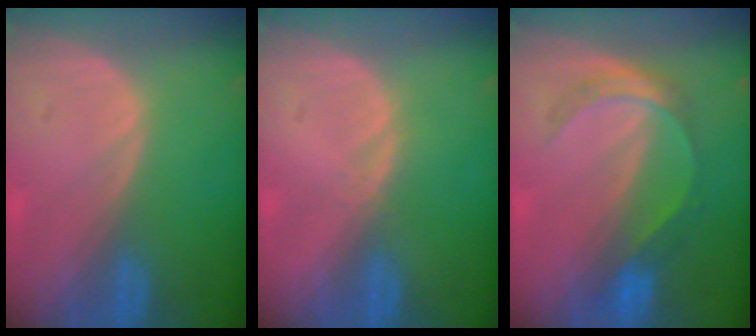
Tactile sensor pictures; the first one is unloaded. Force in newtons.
{"total": 0.8, "press": 0.6, "slide": 0.5}
{"total": 5.3, "press": 5.0, "slide": 1.7}